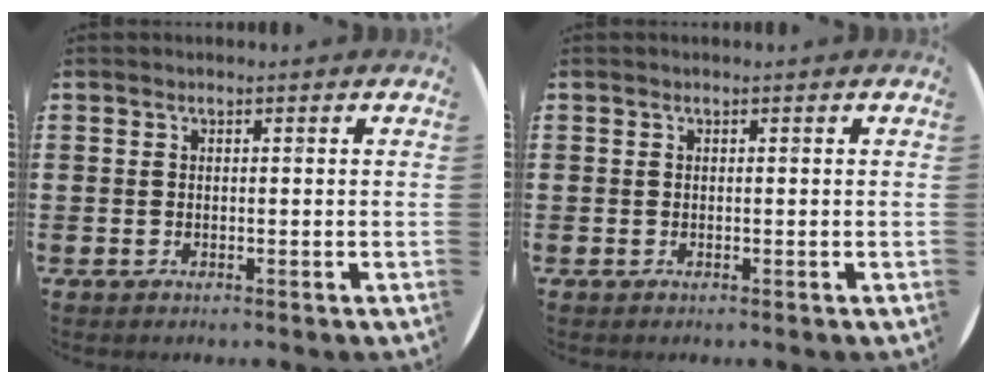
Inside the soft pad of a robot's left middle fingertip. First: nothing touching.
{"total": 0.0}